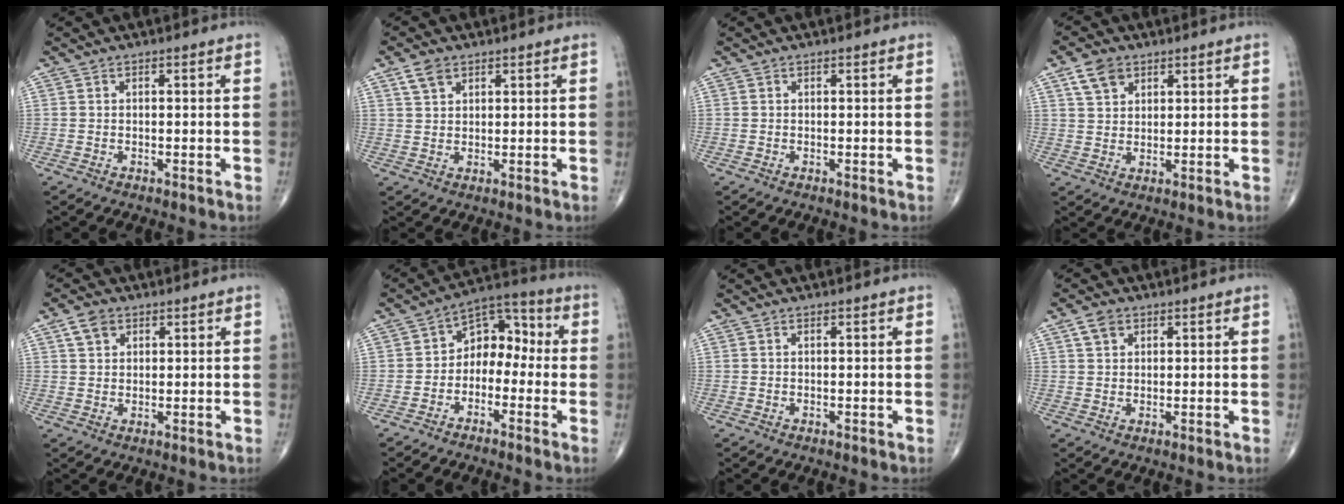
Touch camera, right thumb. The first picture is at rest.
{"total": 3.6, "force": [2.1, 2.2, 1.9], "torque": [-0.028, -0.005, 0.043]}
{"total": 0.0}
{"total": 5.5, "force": [3.0, 3.7, 2.7], "torque": [-0.033, -0.011, 0.056]}
{"total": 3.9, "force": [2.0, 2.7, 1.9], "torque": [-0.024, -0.003, 0.037]}
{"total": 8.8, "force": [-1.5, 6.3, 6.0], "torque": [-0.056, 0.048, -0.044]}
{"total": 0.0}
{"total": 3.3, "force": [1.7, 2.3, 1.6], "torque": [-0.021, -0.002, 0.032]}